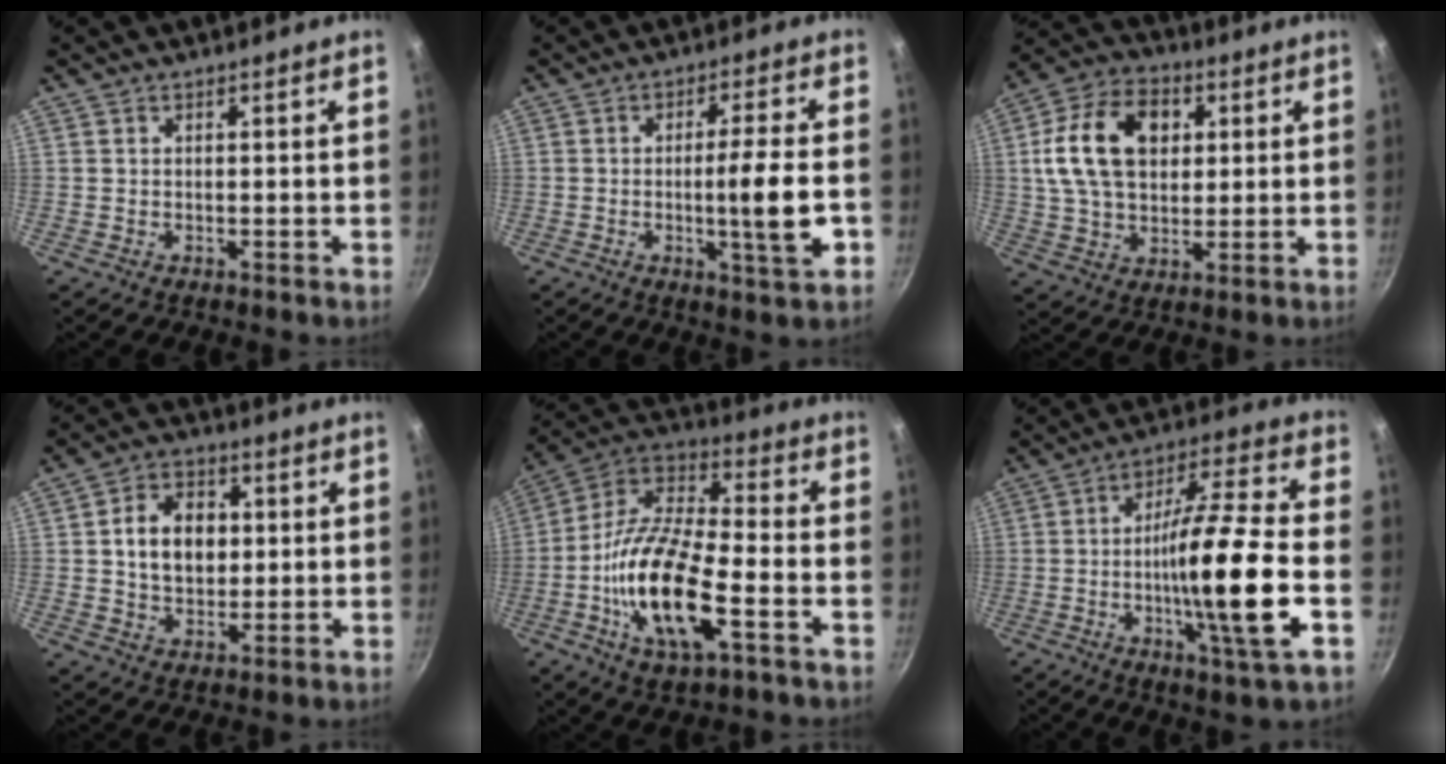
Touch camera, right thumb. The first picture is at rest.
{"total": 9.4, "force": [-2.1, 0.6, 9.2], "torque": [-0.146, 0.006, -0.033]}
{"total": 16.7, "force": [3.7, 11.5, 11.6], "torque": [-0.188, 0.009, 0.055]}
{"total": 10.3, "force": [1.1, 7.7, 6.8], "torque": [-0.090, 0.009, 0.014]}
{"total": 19.7, "force": [-6.1, 7.6, 17.2], "torque": [-0.329, 0.029, -0.133]}
{"total": 18.7, "force": [-4.3, 2.0, 18.1], "torque": [-0.296, 0.024, -0.077]}